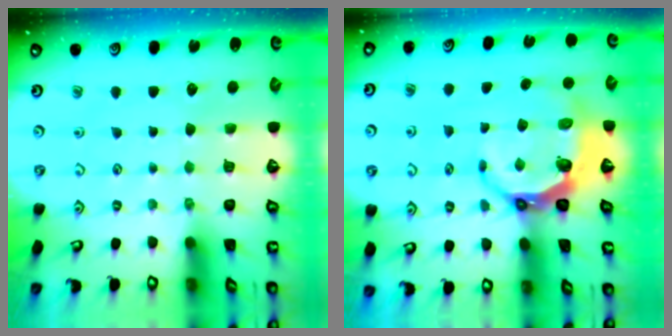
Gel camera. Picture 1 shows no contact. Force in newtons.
{"total": 7.8, "press": 6.7, "slide": 3.9}